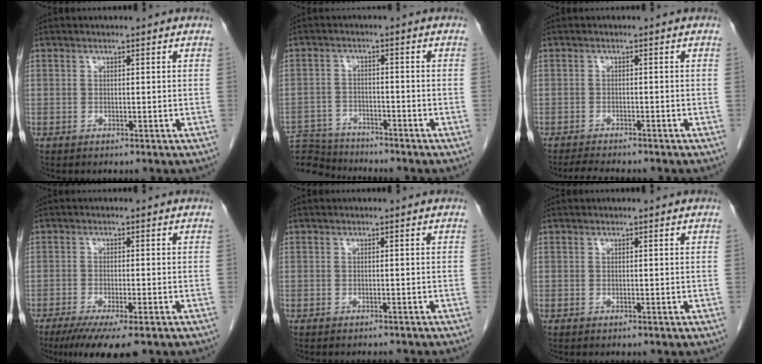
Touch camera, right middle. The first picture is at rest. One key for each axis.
{"total": 10.2, "fx": -9.9, "fy": 1.9, "fz": 1.5, "tx": -0.035, "ty": 0.005, "tz": -0.166}
{"total": 5.0, "fx": -4.5, "fy": 0.7, "fz": 2.0, "tx": -0.032, "ty": -0.013, "tz": -0.068}
{"total": 8.1, "fx": -5.7, "fy": 1.0, "fz": 5.8, "tx": -0.087, "ty": -0.020, "tz": -0.087}
{"total": 3.3, "fx": -3.2, "fy": 0.5, "fz": 0.9, "tx": -0.015, "ty": -0.007, "tz": -0.038}
{"total": 0.0}